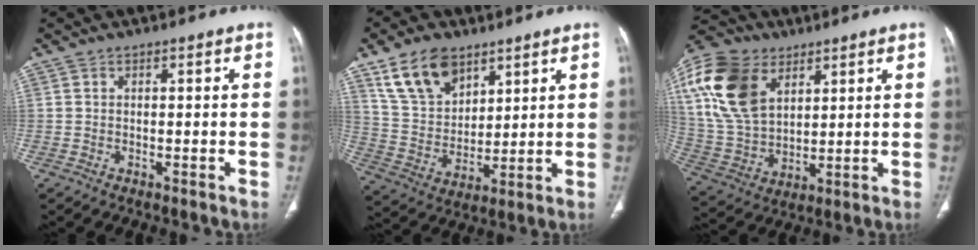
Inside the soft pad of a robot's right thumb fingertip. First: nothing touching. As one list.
[{"total": 13.0, "force": [8.1, 7.8, 6.4], "torque": [-0.096, -0.033, 0.164]}, {"total": 20.4, "force": [8.3, 13.3, 13.1], "torque": [-0.260, -0.015, 0.162]}]